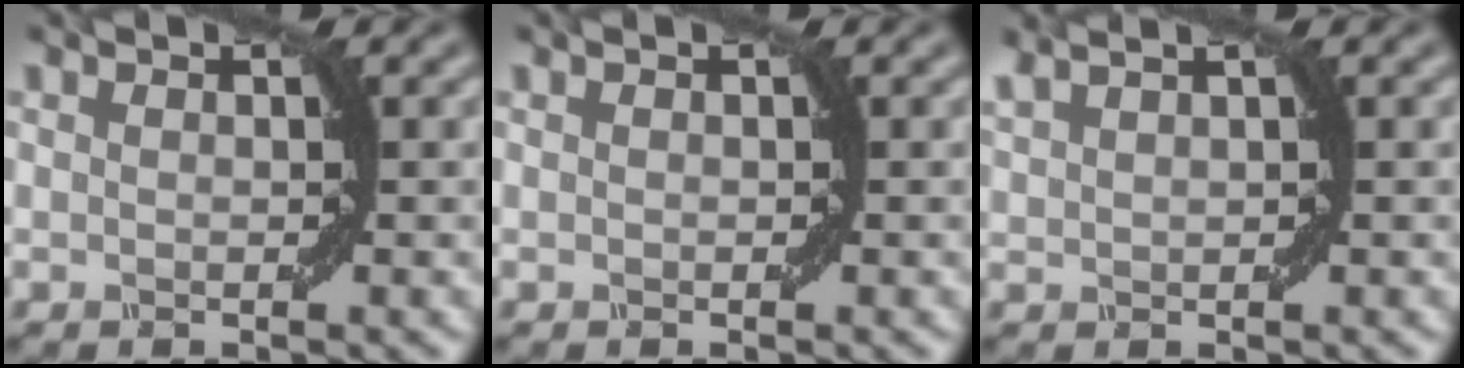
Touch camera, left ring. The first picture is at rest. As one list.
[{"total": 0.0}, {"total": 3.1, "force": [2.1, 1.1, 2.0], "torque": [-0.018, 0.018, 0.011]}]